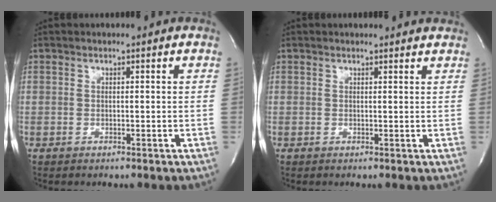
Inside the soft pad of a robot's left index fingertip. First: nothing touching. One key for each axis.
{"total": 3.0, "fx": 2.9, "fy": 0.2, "fz": 0.3, "tx": -0.010, "ty": -0.005, "tz": 0.022}